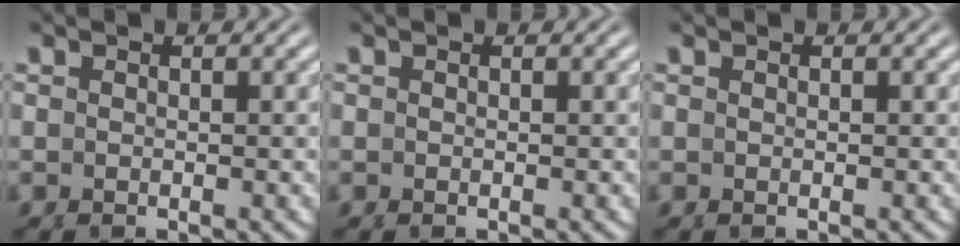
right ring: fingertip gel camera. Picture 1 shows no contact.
{"total": 0.0}
{"total": 0.0}